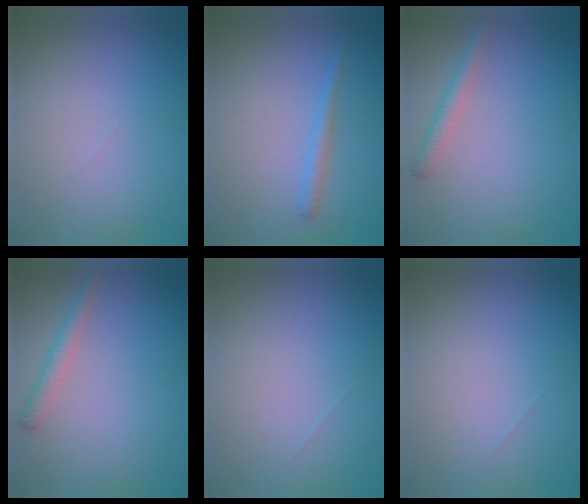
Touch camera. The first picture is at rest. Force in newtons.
{"total": 1.5, "press": 1.5, "slide": 0.0}
{"total": 1.7, "press": 1.7, "slide": 0.1}
{"total": 1.7, "press": 1.7, "slide": 0.1}
{"total": 0.0}
{"total": 0.0}